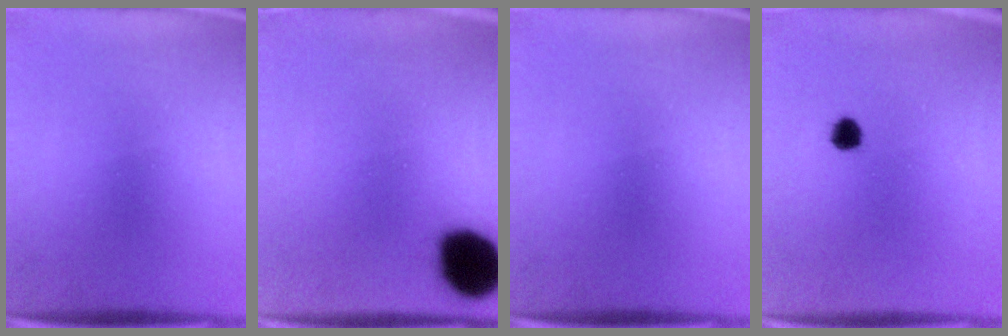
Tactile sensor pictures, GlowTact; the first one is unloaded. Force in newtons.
{"total": 16.5}
{"total": 0.0}
{"total": 2.4}